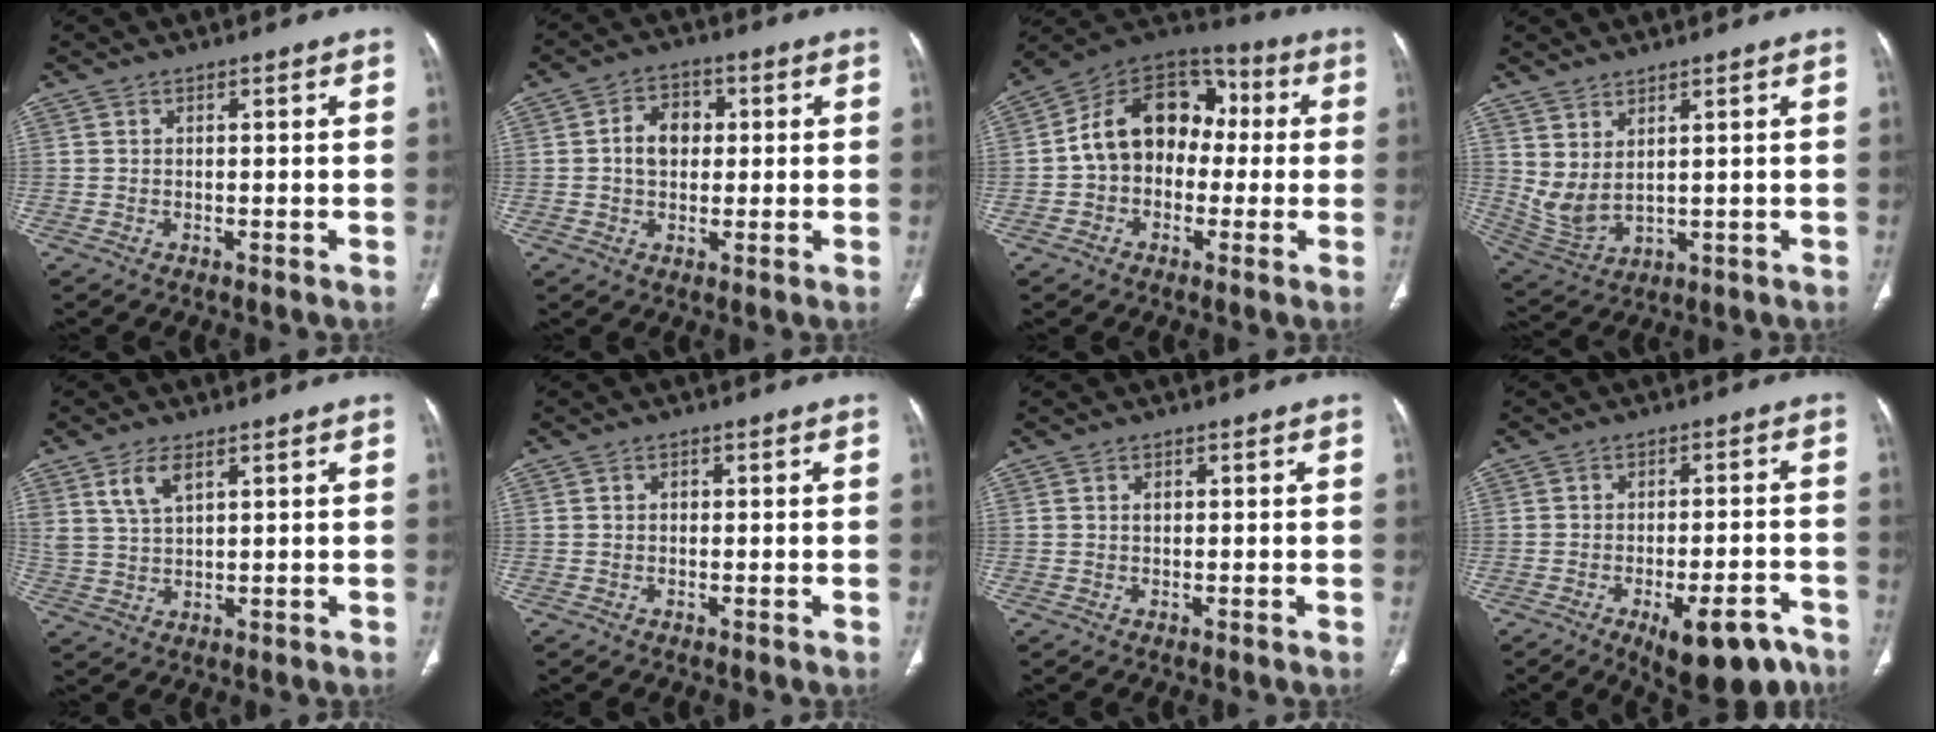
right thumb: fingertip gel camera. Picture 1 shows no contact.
{"total": 6.9, "force": [0.7, 5.2, 4.5], "torque": [-0.055, 0.013, 0.006]}
{"total": 15.7, "force": [-0.1, 12.0, 10.2], "torque": [-0.124, 0.048, -0.018]}
{"total": 6.5, "force": [2.8, 2.7, 5.2], "torque": [-0.107, -0.026, 0.072]}
{"total": 5.3, "force": [3.0, 2.4, 3.7], "torque": [-0.074, -0.012, 0.066]}
{"total": 1.0, "force": [0.1, 0.8, 0.5], "torque": [-0.007, 0.002, 0.002]}
{"total": 1.1, "force": [0.3, 0.7, 0.7], "torque": [-0.012, 0.002, 0.005]}
{"total": 12.5, "force": [-7.5, 4.6, 8.8], "torque": [-0.096, 0.036, -0.099]}